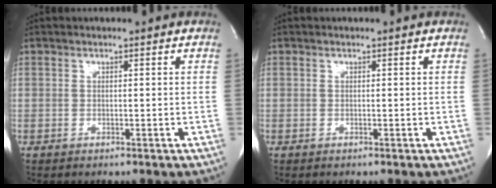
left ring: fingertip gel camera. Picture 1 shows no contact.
{"total": 0.0}